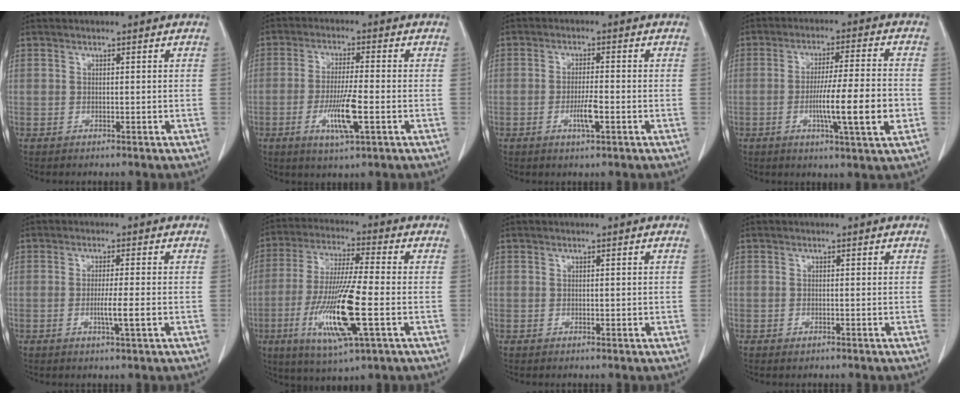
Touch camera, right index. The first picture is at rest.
{"total": 7.7, "force": [-2.4, 0.6, 7.3], "torque": [-0.138, -0.013, -0.044]}
{"total": 3.9, "force": [-1.3, 0.5, 3.6], "torque": [-0.067, -0.003, -0.023]}
{"total": 11.4, "force": [-2.7, 0.0, 11.0], "torque": [-0.181, -0.007, -0.048]}
{"total": 3.7, "force": [-0.9, -0.3, 3.6], "torque": [-0.064, -0.007, -0.015]}
{"total": 15.5, "force": [-4.2, 1.3, 14.8], "torque": [-0.300, -0.023, -0.076]}
{"total": 0.6, "force": [0.0, 0.3, 0.6], "torque": [-0.009, -0.001, 0.003]}
{"total": 0.7, "force": [-0.4, 0.4, 0.4], "torque": [-0.010, -0.001, -0.004]}